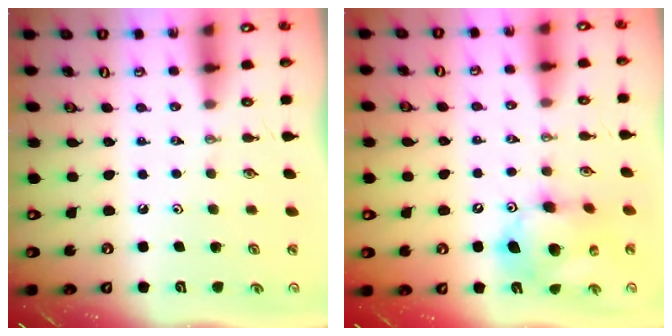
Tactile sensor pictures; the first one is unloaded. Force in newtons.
{"total": 13.7, "press": 13.4, "slide": 2.4}